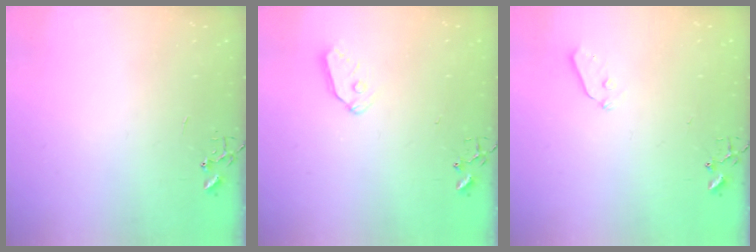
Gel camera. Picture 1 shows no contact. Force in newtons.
{"total": 7.4, "press": 7.4, "slide": 0.5}
{"total": 4.4, "press": 4.3, "slide": 0.8}